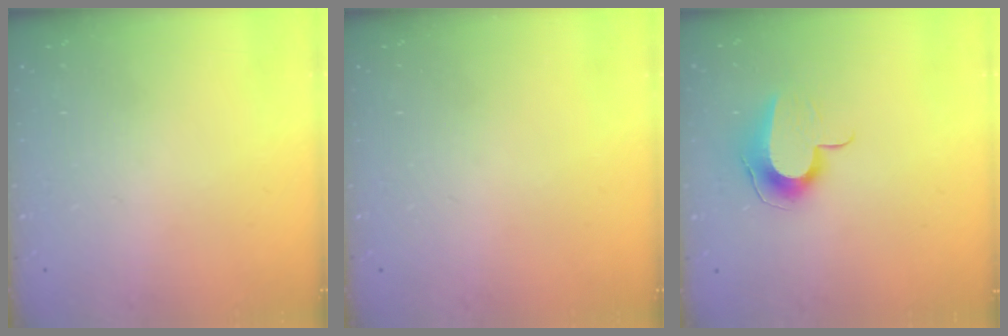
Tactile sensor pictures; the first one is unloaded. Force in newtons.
{"total": 0.0}
{"total": 9.5, "press": 9.5, "slide": 0.5}